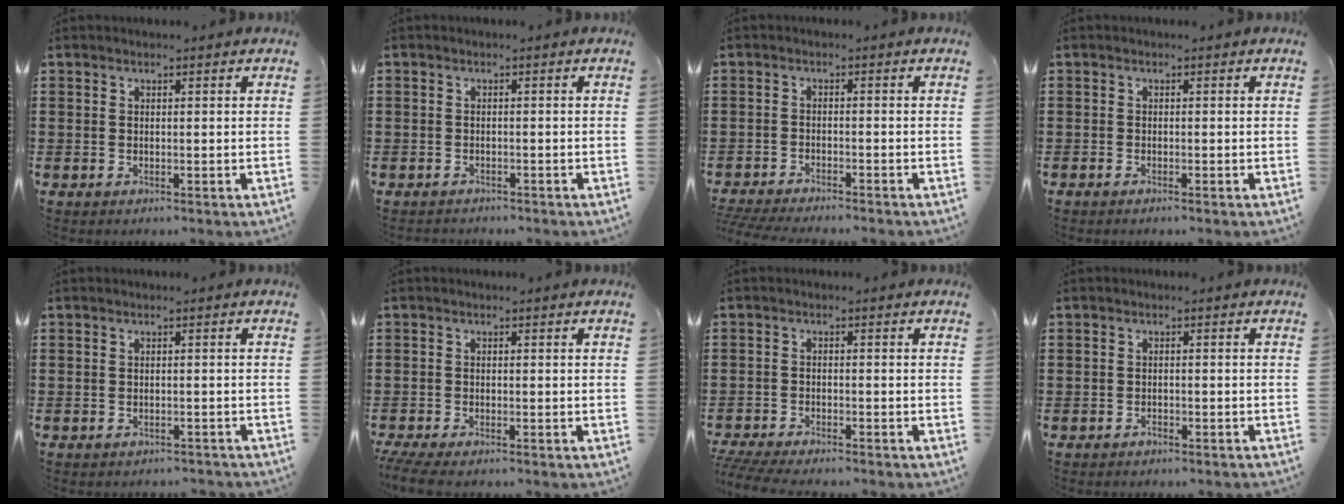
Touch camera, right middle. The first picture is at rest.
{"total": 1.2, "force": [-1.1, 0.4, -0.2], "torque": [-0.001, 0.002, -0.025]}
{"total": 2.9, "force": [-2.8, -0.1, 0.5], "torque": [-0.017, -0.004, -0.060]}
{"total": 0.5, "force": [-0.5, 0.0, 0.2], "torque": [-0.005, -0.002, -0.010]}
{"total": 0.8, "force": [-0.8, 0.1, 0.1], "torque": [-0.005, -0.003, -0.016]}
{"total": 2.0, "force": [-1.7, 0.2, 1.0], "torque": [-0.033, -0.006, -0.037]}
{"total": 3.1, "force": [-2.9, 0.1, 0.9], "torque": [-0.031, -0.008, -0.063]}
{"total": 0.9, "force": [-0.9, 0.2, 0.1], "torque": [-0.004, 0.001, -0.020]}